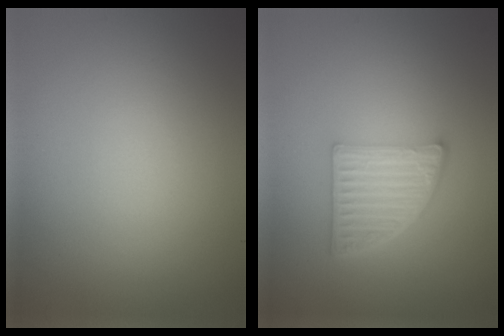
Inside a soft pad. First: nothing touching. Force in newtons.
{"total": 4.8, "press": 3.4, "slide": 3.4}